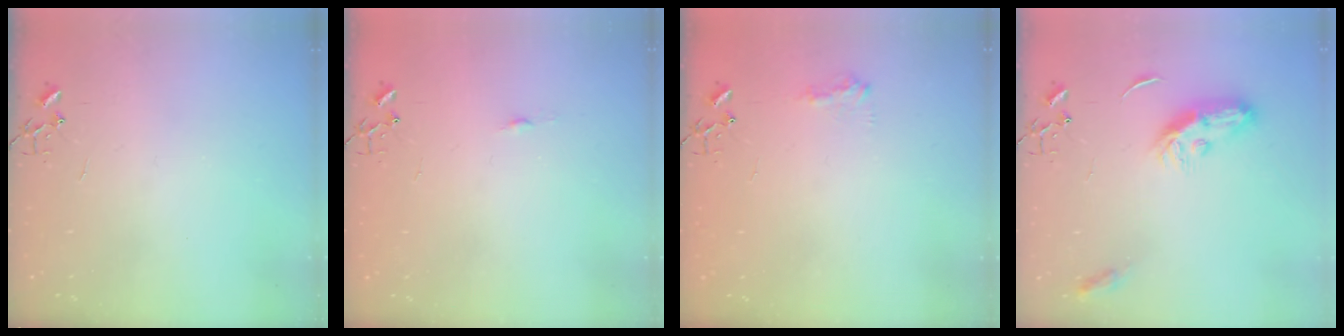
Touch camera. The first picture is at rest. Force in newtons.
{"total": 3.3, "press": 3.3, "slide": 0.4}
{"total": 7.9, "press": 7.9, "slide": 0.6}
{"total": 10.4, "press": 10.4, "slide": 0.1}